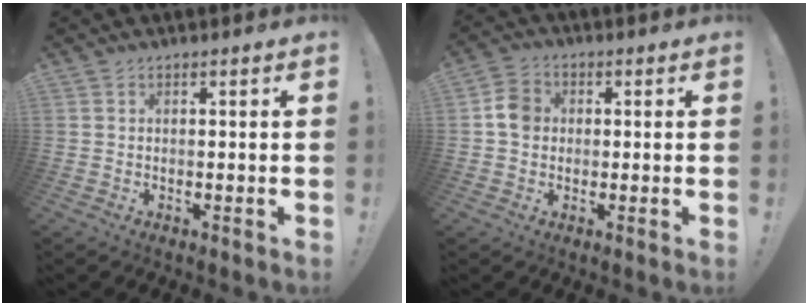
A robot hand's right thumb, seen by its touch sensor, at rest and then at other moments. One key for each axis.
{"total": 6.4, "fx": 0.3, "fy": 5.6, "fz": 3.1, "tx": -0.042, "ty": 0.016, "tz": 0.009}